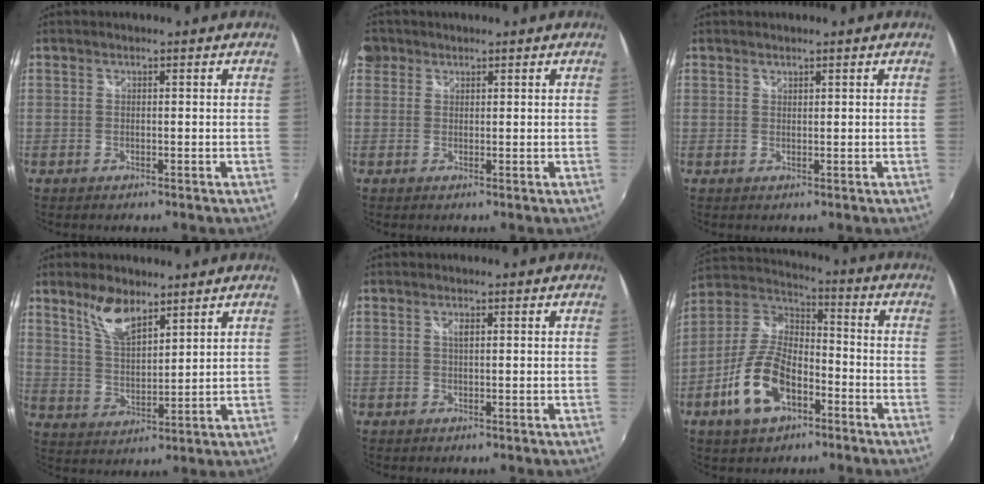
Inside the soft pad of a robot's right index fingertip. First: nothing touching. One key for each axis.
{"total": 2.6, "fx": 0.6, "fy": 2.5, "fz": 0.5, "tx": -0.010, "ty": 0.006, "tz": 0.004}
{"total": 0.6, "fx": 0.6, "fy": 0.2, "fz": 0.1, "tx": 0.000, "ty": 0.000, "tz": 0.011}
{"total": 8.2, "fx": 5.8, "fy": 3.1, "fz": 4.9, "tx": -0.092, "ty": 0.006, "tz": 0.116}
{"total": 1.1, "fx": 0.4, "fy": 0.3, "fz": 1.0, "tx": -0.017, "ty": 0.002, "tz": 0.005}
{"total": 14.8, "fx": -6.4, "fy": 8.0, "fz": 10.6, "tx": -0.226, "ty": 0.008, "tz": -0.115}